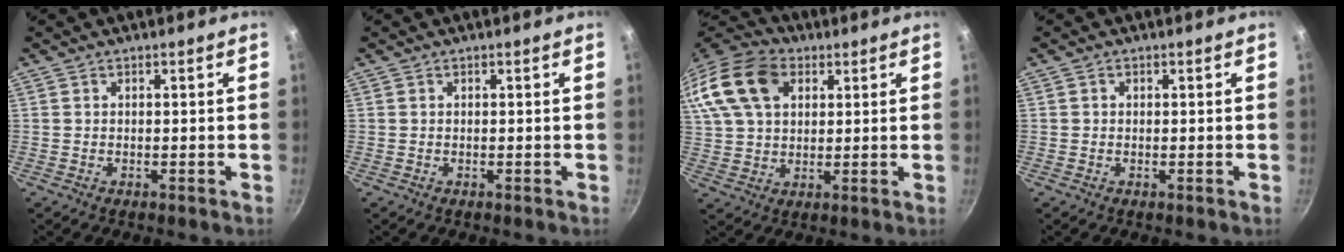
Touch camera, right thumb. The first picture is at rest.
{"total": 0.0}
{"total": 22.7, "force": [8.6, 15.5, 14.1], "torque": [-0.312, 0.031, 0.151]}
{"total": 0.5, "force": [0.1, 0.5, 0.1], "torque": [0.000, 0.002, 0.001]}